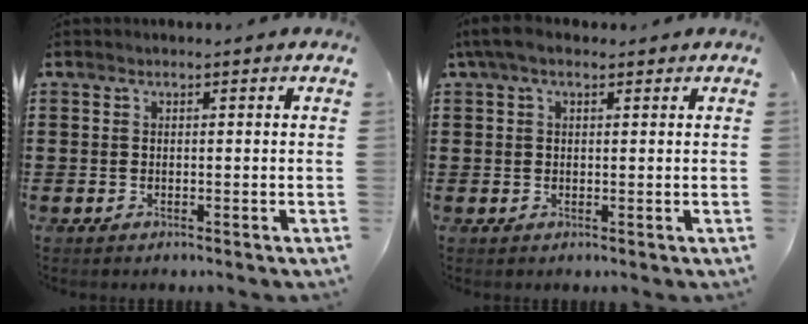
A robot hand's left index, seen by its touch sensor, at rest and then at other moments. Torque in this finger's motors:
{"motor_torque": [1.35, -0.78, 0.10, -0.01]}